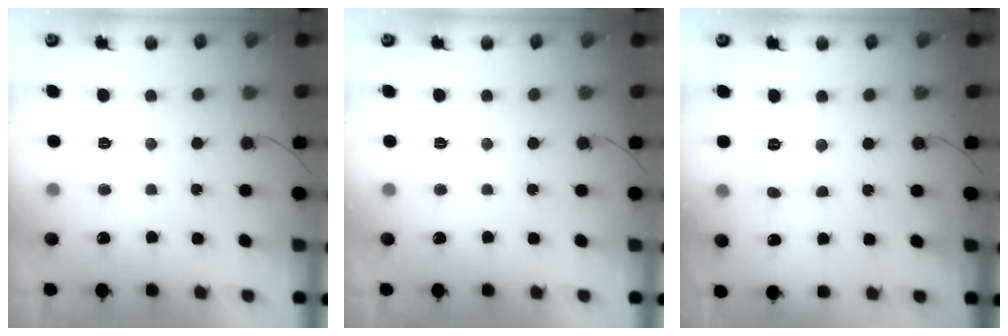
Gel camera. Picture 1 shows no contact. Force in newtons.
{"total": 0.0}
{"total": 3.5, "press": 3.5, "slide": 0.5}